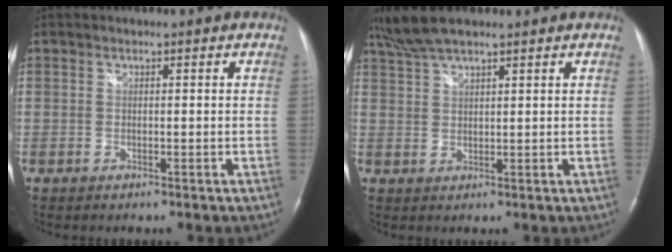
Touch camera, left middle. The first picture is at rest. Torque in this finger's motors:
{"motor_torque": [0.47, -0.38, 0.02, 0.07]}